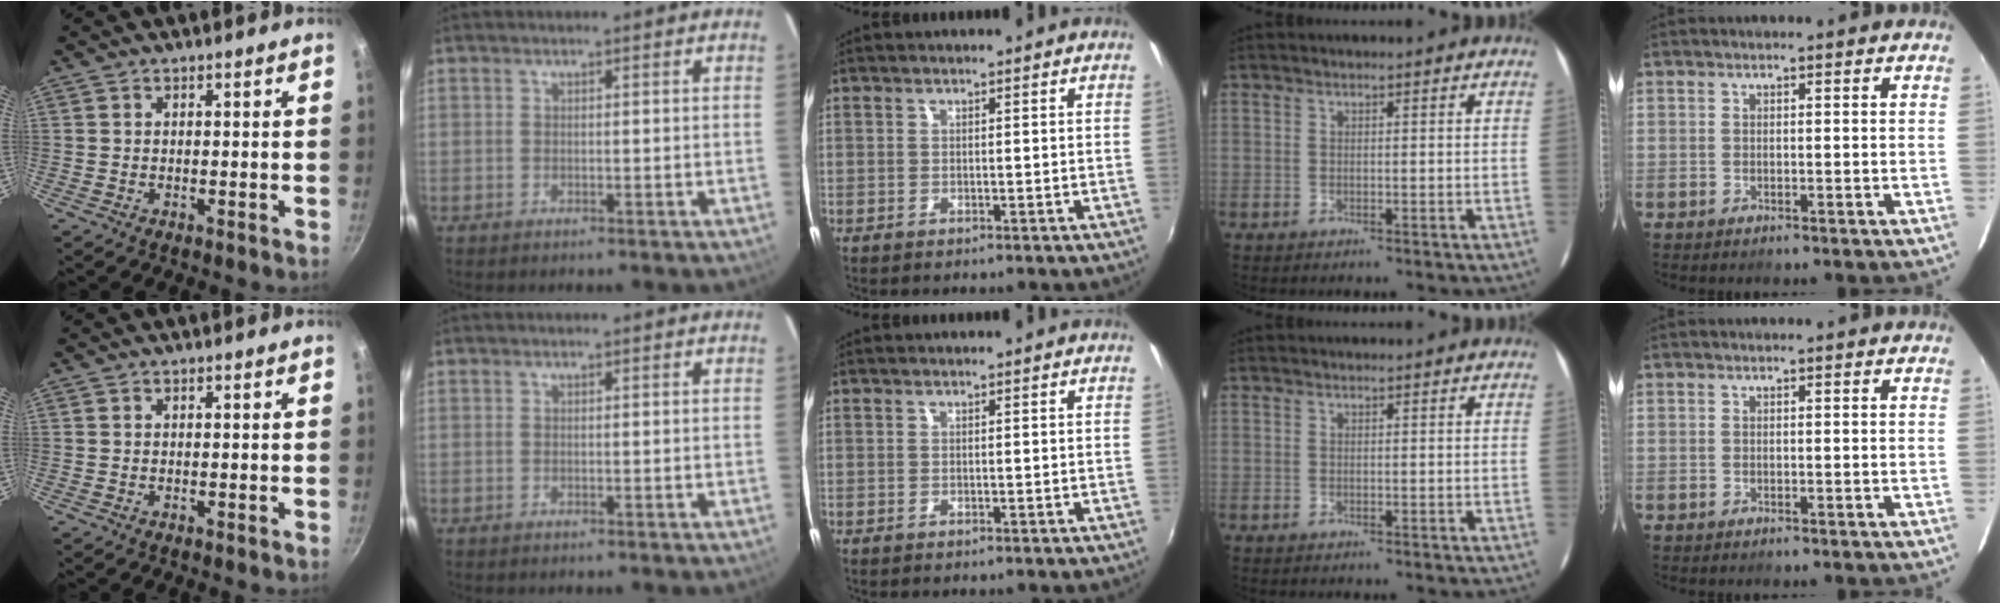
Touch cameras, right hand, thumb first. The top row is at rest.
{}